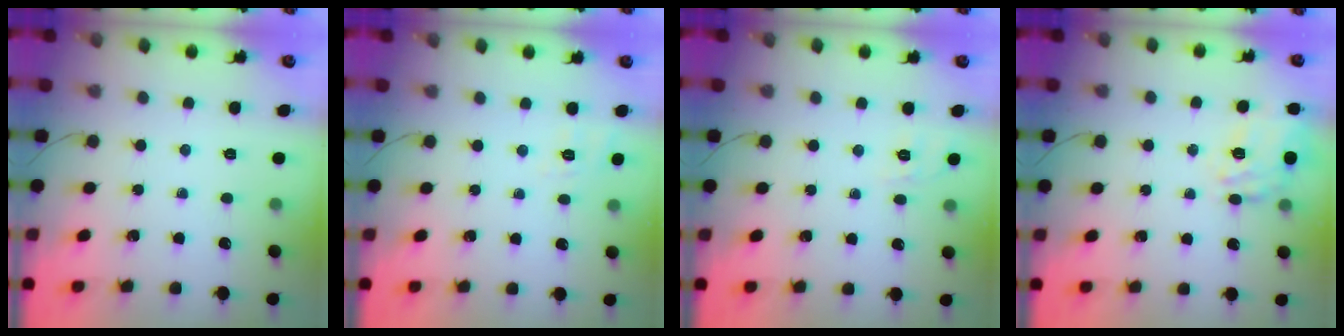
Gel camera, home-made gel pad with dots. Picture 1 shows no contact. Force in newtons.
{"total": 2.6, "press": 1.5, "slide": 2.1}
{"total": 1.6, "press": 0.0, "slide": 1.6}
{"total": 17.0, "press": 16.8, "slide": 2.4}